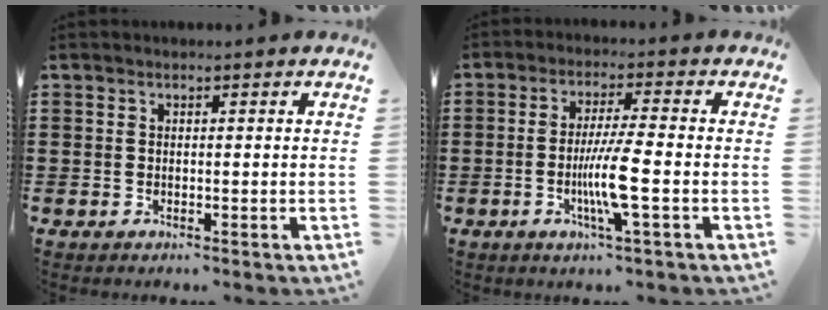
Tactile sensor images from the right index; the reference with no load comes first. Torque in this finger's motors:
{"motor_torque": [2.14, 0.00, 0.84, 0.18]}